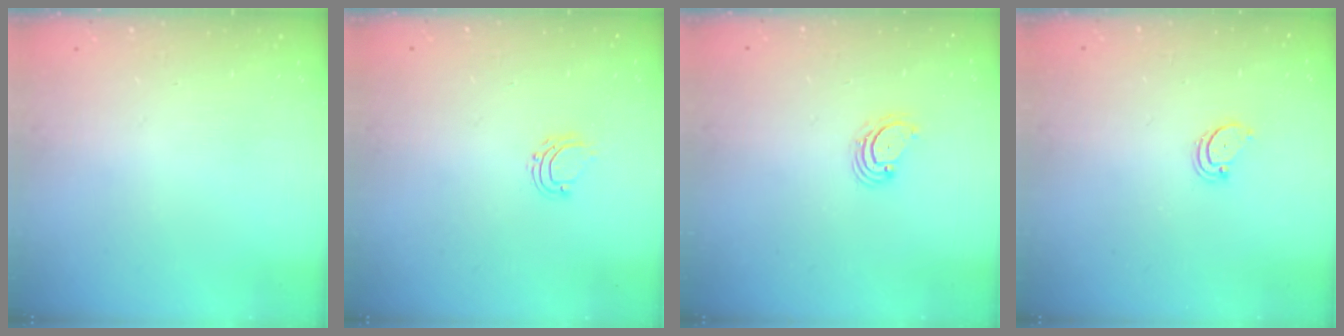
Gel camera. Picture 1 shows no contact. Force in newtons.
{"total": 5.2, "press": 5.2, "slide": 0.4}
{"total": 3.8, "press": 3.8, "slide": 0.5}
{"total": 1.9, "press": 1.9, "slide": 0.2}